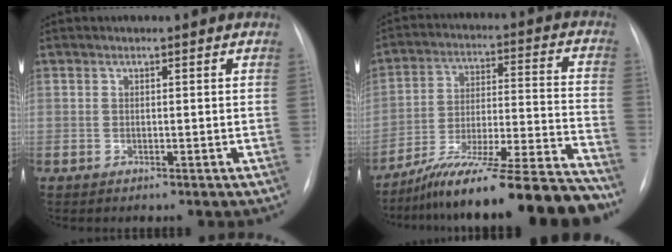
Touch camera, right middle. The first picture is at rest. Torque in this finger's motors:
{"motor_torque": [1.09, -1.04, 0.39, 0.21]}